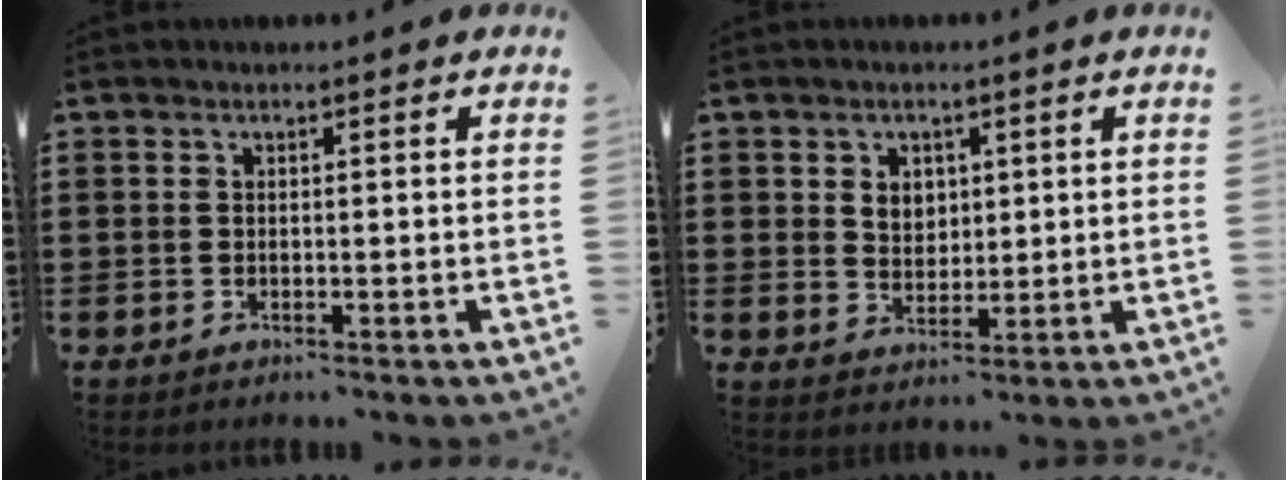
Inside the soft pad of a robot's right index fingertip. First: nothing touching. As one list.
[{"total": 3.0, "force": [1.3, 2.4, 1.2], "torque": [-0.025, 0.006, 0.021]}]